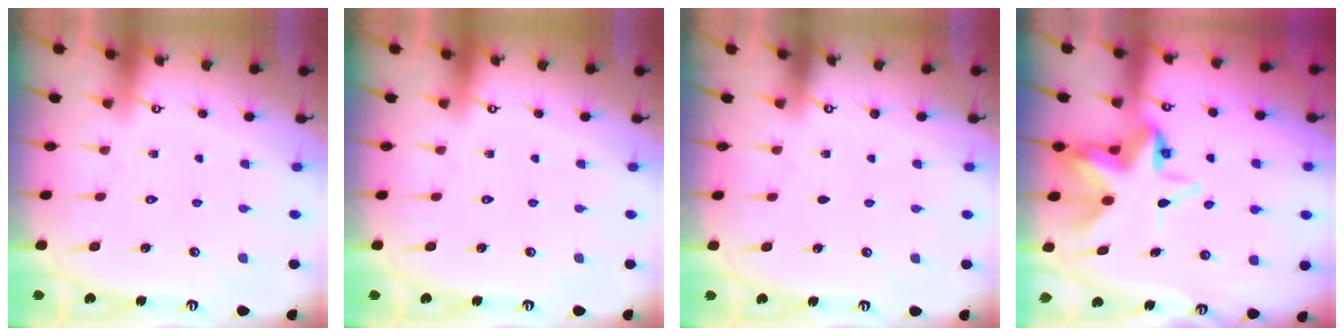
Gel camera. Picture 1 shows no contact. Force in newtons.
{"total": 0.0}
{"total": 0.0}
{"total": 9.9, "press": 9.7, "slide": 1.9}